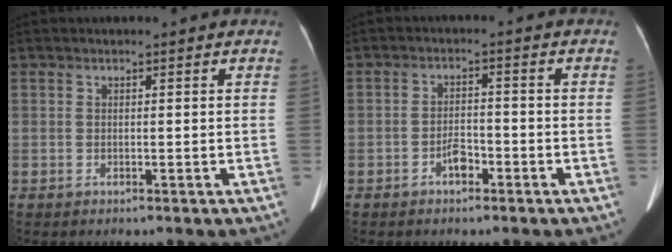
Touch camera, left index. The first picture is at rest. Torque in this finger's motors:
{"motor_torque": [0.02, 0.02, 0.01, 0.03]}